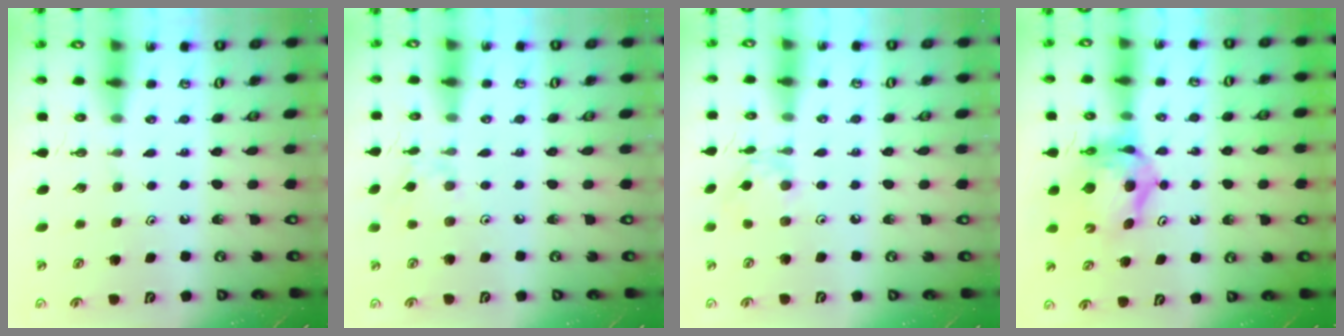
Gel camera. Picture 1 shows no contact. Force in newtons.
{"total": 3.0, "press": 3.0, "slide": 0.3}
{"total": 3.9, "press": 3.9, "slide": 0.3}
{"total": 9.3, "press": 9.2, "slide": 1.0}